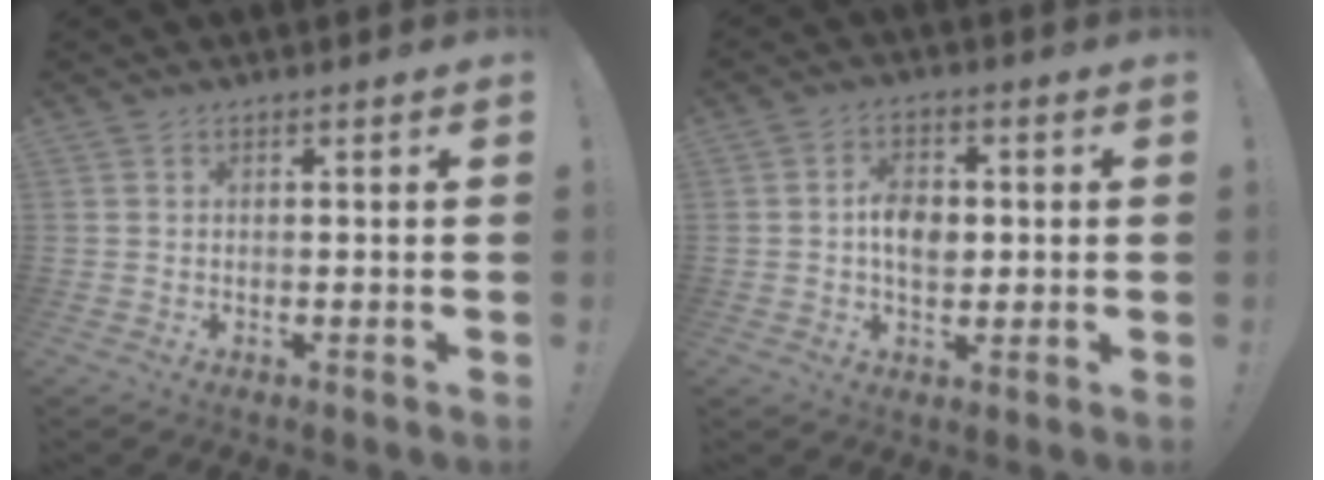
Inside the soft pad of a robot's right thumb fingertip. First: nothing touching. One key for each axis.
{"total": 7.2, "fx": -0.2, "fy": 5.3, "fz": 4.9, "tx": -0.066, "ty": 0.002, "tz": -0.006}